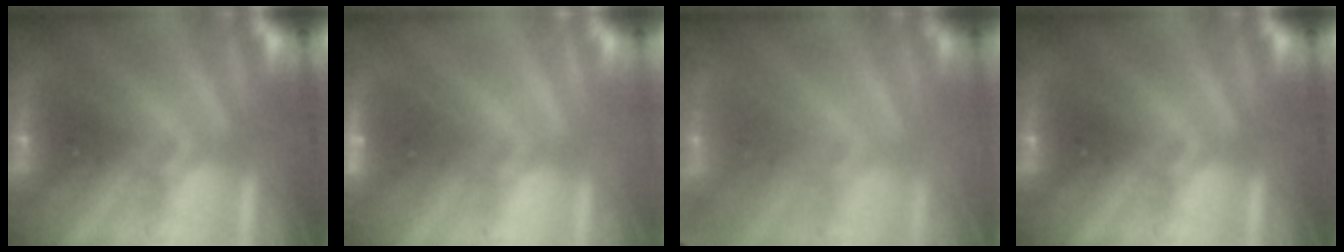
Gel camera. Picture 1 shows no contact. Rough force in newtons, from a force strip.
{"total": 2.0}
{"total": 2.0}
{"total": 0.0}